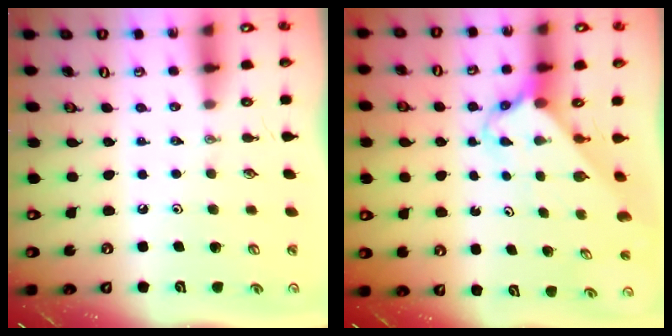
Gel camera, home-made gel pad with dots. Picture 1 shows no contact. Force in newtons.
{"total": 2.8, "press": 2.8, "slide": 0.2}